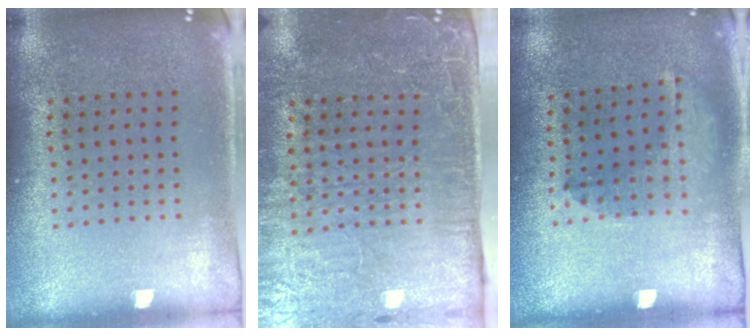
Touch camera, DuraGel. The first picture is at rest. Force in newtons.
{"total": 4.7, "press": 4.0, "slide": 2.4}
{"total": 1.4, "press": 0.9, "slide": 1.0}